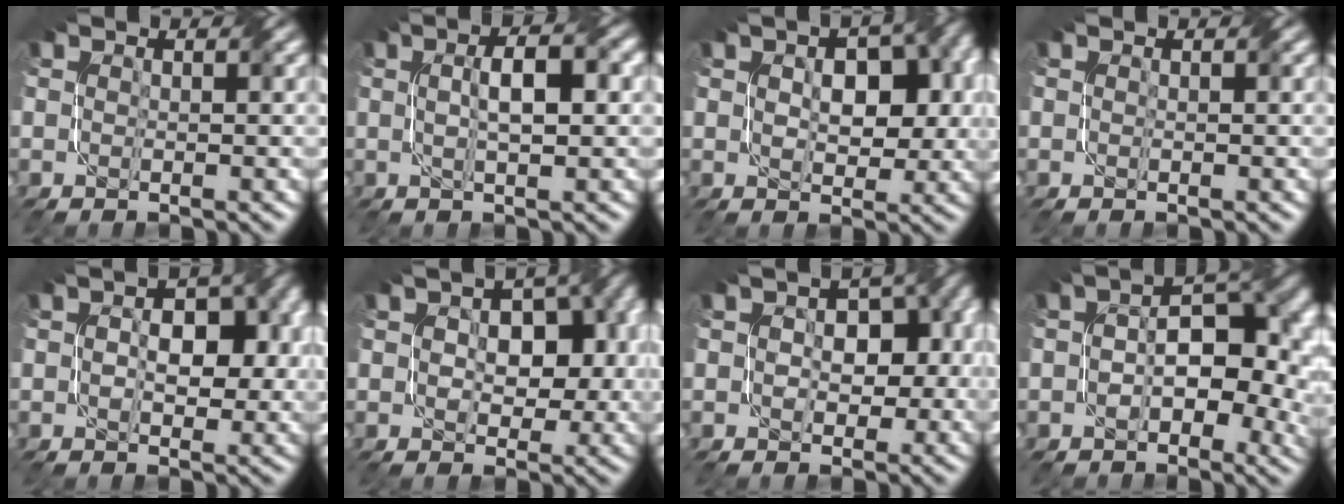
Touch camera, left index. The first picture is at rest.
{"total": 3.6, "force": [0.5, 0.4, 3.5], "torque": [-0.058, 0.013, 0.010]}
{"total": 5.5, "force": [0.7, 3.4, 4.3], "torque": [-0.065, -0.001, 0.017]}
{"total": 0.0}
{"total": 5.0, "force": [0.0, 3.0, 4.0], "torque": [-0.053, 0.001, 0.002]}
{"total": 6.9, "force": [0.4, 4.4, 5.4], "torque": [-0.071, 0.004, 0.010]}
{"total": 6.1, "force": [-0.6, 4.1, 4.5], "torque": [-0.037, 0.015, 0.002]}
{"total": 8.0, "force": [-0.8, 4.4, 6.6], "torque": [-0.082, 0.012, -0.020]}